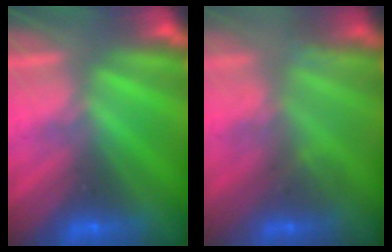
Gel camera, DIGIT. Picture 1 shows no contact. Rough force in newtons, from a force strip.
{"total": 2.8}